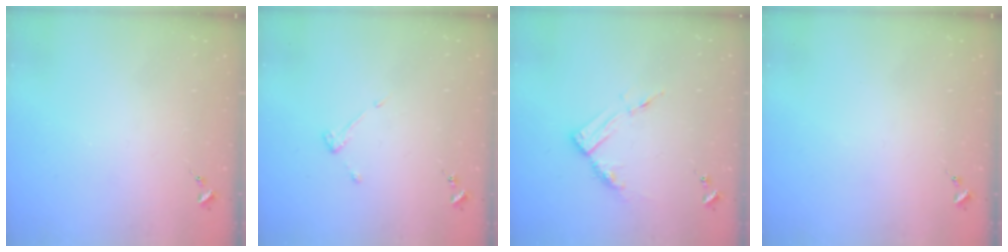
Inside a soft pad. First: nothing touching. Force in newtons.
{"total": 3.6, "press": 3.5, "slide": 0.6}
{"total": 8.8, "press": 8.8, "slide": 0.6}
{"total": 0.0}